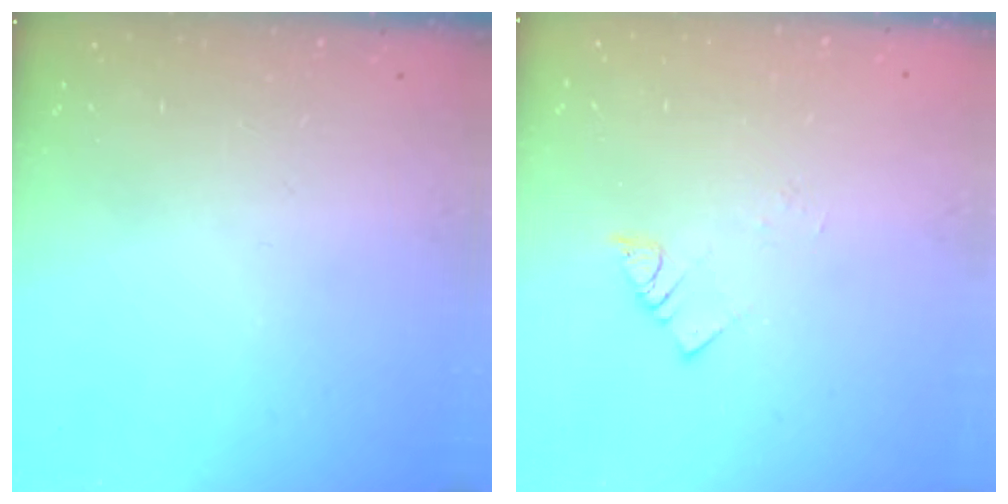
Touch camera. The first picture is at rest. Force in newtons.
{"total": 2.8, "press": 2.8, "slide": 0.3}